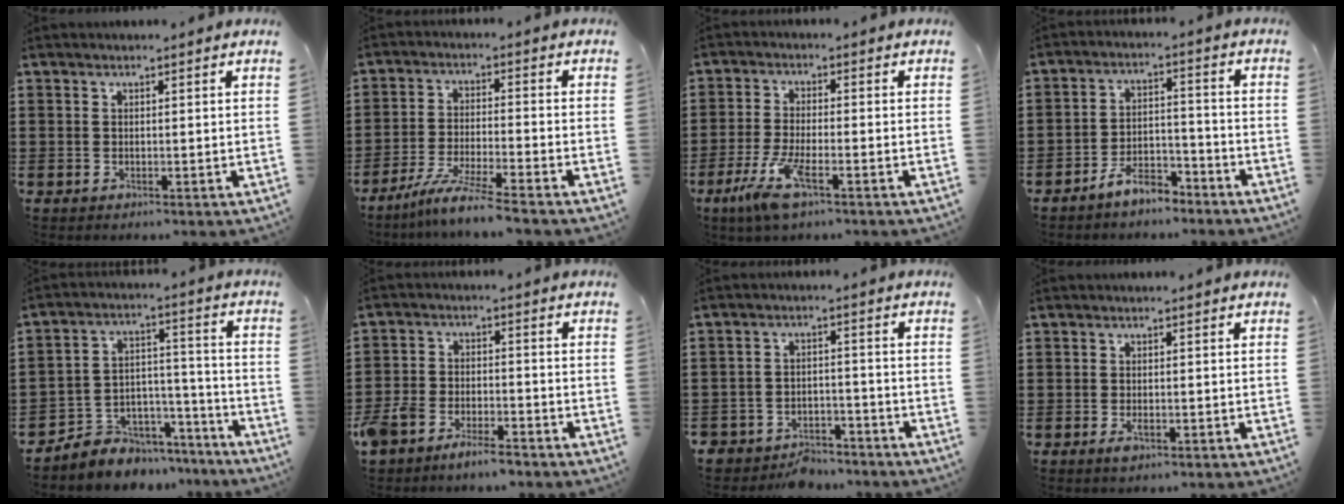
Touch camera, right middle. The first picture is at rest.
{"total": 6.5, "force": [-5.6, -0.7, 3.1], "torque": [-0.065, -0.020, -0.109]}
{"total": 6.7, "force": [-3.4, 1.6, 5.6], "torque": [-0.129, -0.016, -0.065]}
{"total": 6.1, "force": [-5.4, 1.9, 2.2], "torque": [-0.046, 0.011, -0.107]}
{"total": 5.7, "force": [-5.0, 2.9, -0.3], "torque": [-0.008, 0.012, -0.100]}
{"total": 5.6, "force": [-5.0, 1.7, 1.9], "torque": [-0.058, 0.003, -0.103]}
{"total": 5.7, "force": [-5.4, 1.7, 0.6], "torque": [-0.012, 0.017, -0.110]}
{"total": 1.7, "force": [-0.7, 0.7, 1.4], "torque": [-0.035, -0.005, -0.015]}